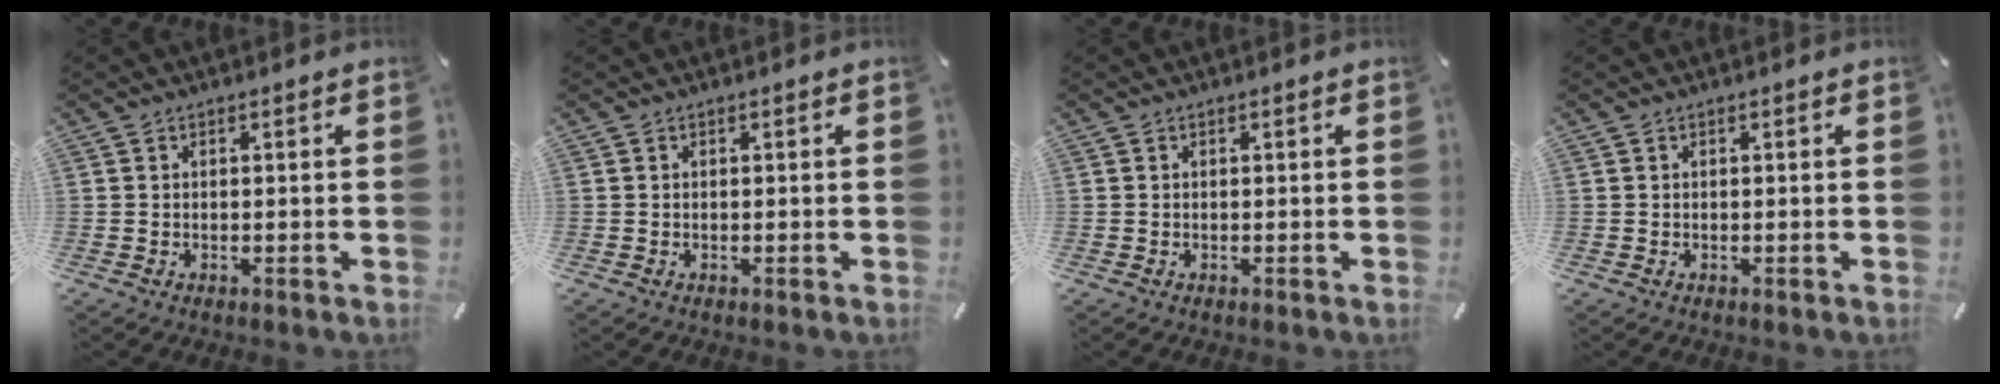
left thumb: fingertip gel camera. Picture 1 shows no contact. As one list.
[{"total": 0.0}, {"total": 0.0}, {"total": 0.0}]